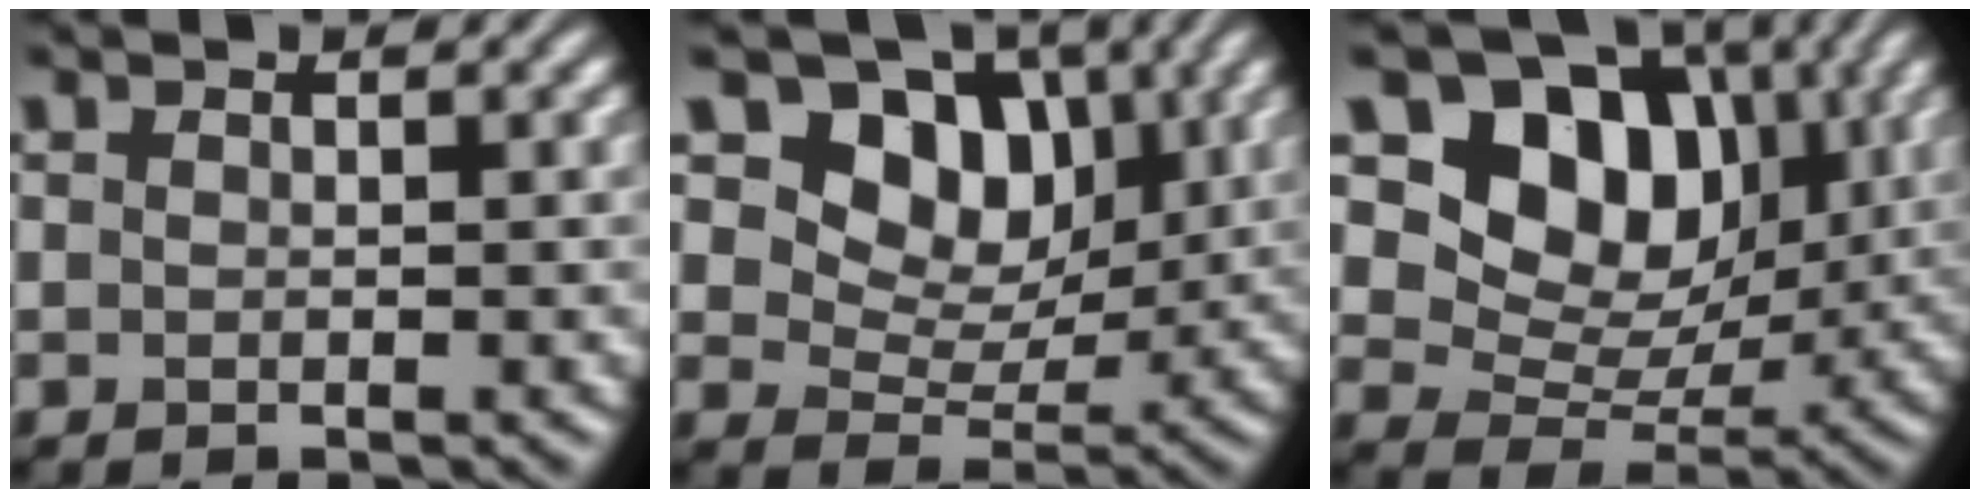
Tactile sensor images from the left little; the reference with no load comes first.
{"total": 9.2, "force": [4.0, 6.6, 5.0], "torque": [-0.091, -0.003, 0.075]}
{"total": 10.4, "force": [3.5, 7.7, 6.1], "torque": [-0.098, -0.010, 0.054]}